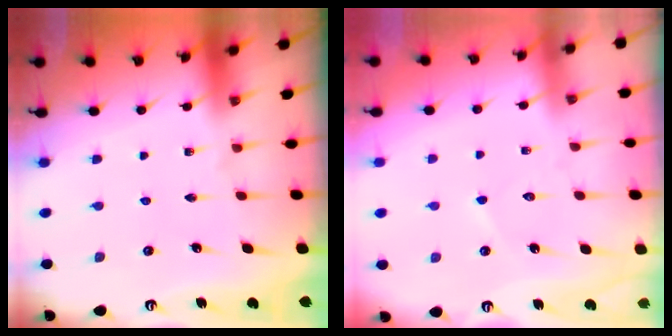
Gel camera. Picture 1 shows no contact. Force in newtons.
{"total": 2.8, "press": 2.8, "slide": 0.2}